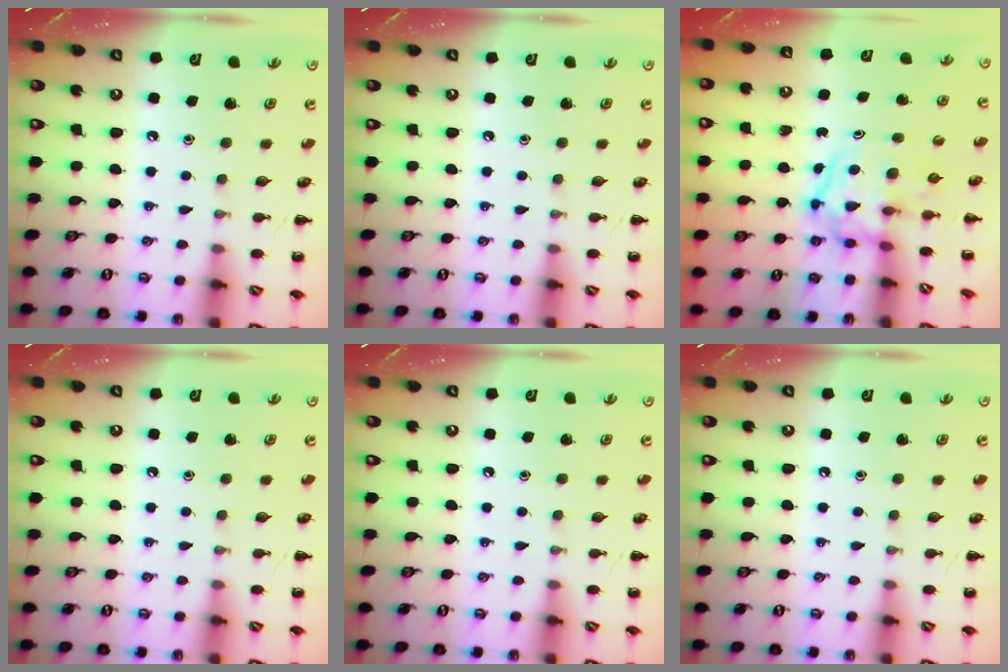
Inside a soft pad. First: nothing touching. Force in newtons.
{"total": 0.0}
{"total": 3.8, "press": 3.8, "slide": 0.4}
{"total": 0.0}
{"total": 0.0}
{"total": 0.0}